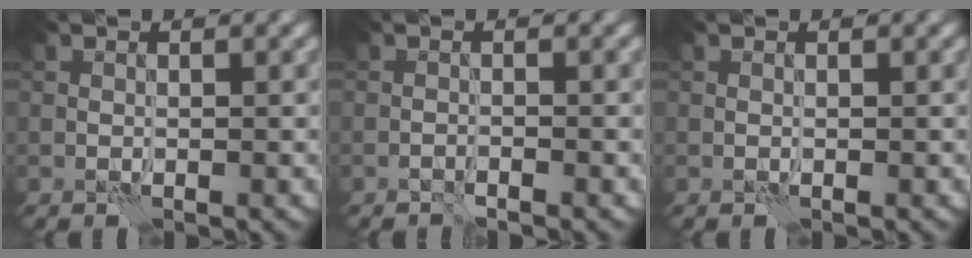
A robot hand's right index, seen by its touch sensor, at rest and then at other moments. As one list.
[{"total": 0.8, "force": [-0.8, 0.0, 0.3], "torque": [-0.004, 0.005, -0.018]}, {"total": 0.0}]